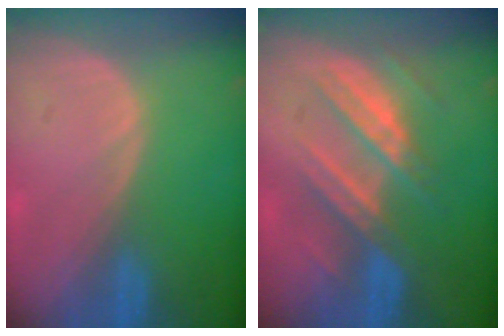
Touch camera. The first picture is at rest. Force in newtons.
{"total": 7.3, "press": 7.3, "slide": 0.6}